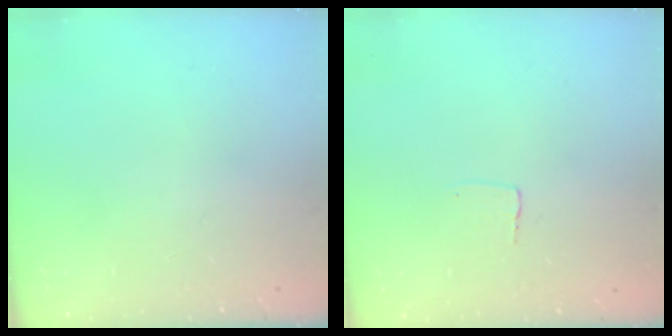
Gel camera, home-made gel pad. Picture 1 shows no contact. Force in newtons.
{"total": 2.6, "press": 2.6, "slide": 0.1}